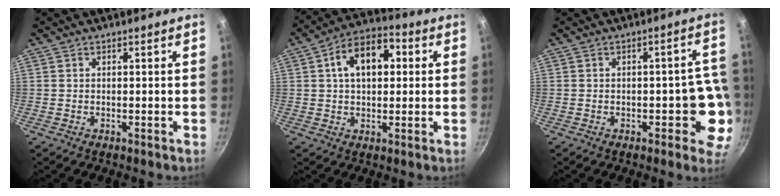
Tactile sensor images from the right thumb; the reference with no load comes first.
{"total": 12.1, "force": [2.7, 7.6, 9.1], "torque": [-0.112, 0.024, 0.030]}
{"total": 8.0, "force": [-2.3, 4.4, 6.3], "torque": [-0.005, 0.027, -0.026]}